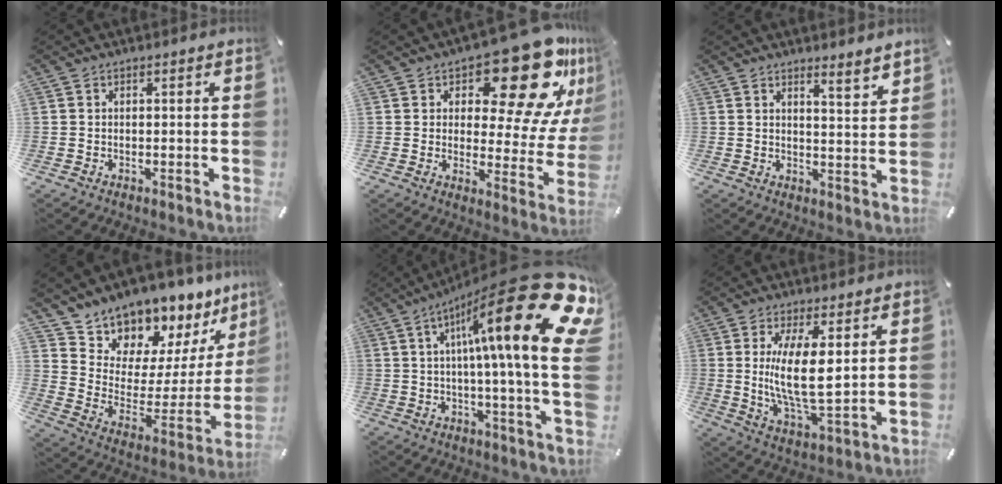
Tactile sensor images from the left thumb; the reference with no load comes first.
{"total": 21.7, "force": [13.7, 8.8, 14.2], "torque": [-0.183, -0.109, 0.225]}
{"total": 4.2, "force": [4.0, 0.2, 1.1], "torque": [-0.010, -0.041, 0.067]}
{"total": 11.6, "force": [10.5, 4.5, -2.3], "torque": [0.031, -0.136, 0.186]}
{"total": 32.6, "force": [11.0, 6.1, 30.0], "torque": [-0.437, -0.094, 0.181]}
{"total": 12.9, "force": [2.7, 4.9, 11.6], "torque": [-0.228, -0.019, 0.042]}